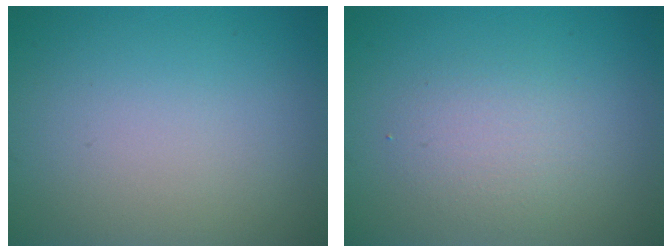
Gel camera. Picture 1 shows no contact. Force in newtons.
{"total": 2.2, "press": 2.2, "slide": 0.1}